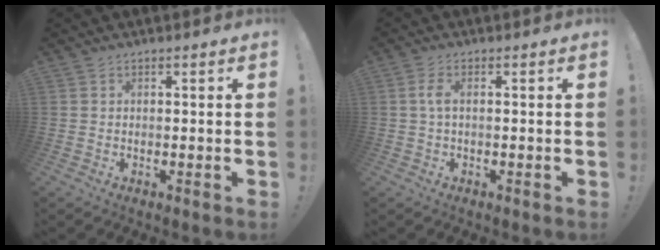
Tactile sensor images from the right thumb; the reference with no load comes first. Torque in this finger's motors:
{"motor_torque": [0.39, -0.29, 0.41, -1.14, 0.06]}